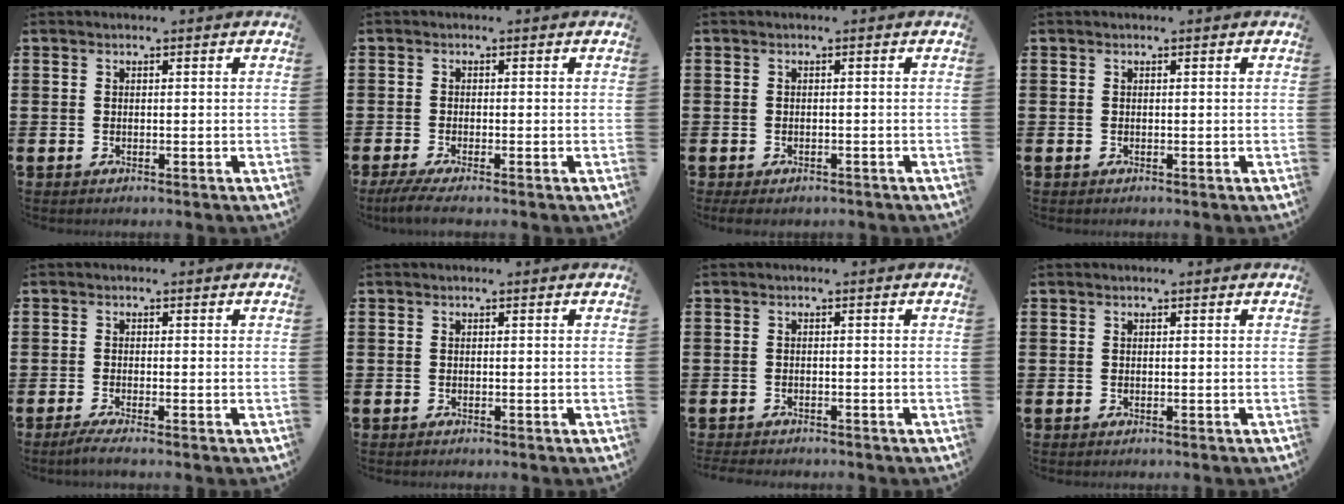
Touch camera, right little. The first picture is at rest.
{"total": 1.8, "force": [-1.3, 0.0, 1.4], "torque": [-0.022, -0.002, -0.022]}
{"total": 0.6, "force": [-0.5, 0.2, 0.3], "torque": [-0.008, -0.001, -0.010]}
{"total": 0.0}
{"total": 1.4, "force": [-0.9, 0.0, 1.1], "torque": [-0.016, -0.003, -0.016]}
{"total": 0.0}
{"total": 0.8, "force": [-0.8, 0.1, 0.0], "torque": [-0.002, -0.001, -0.017]}
{"total": 0.0}